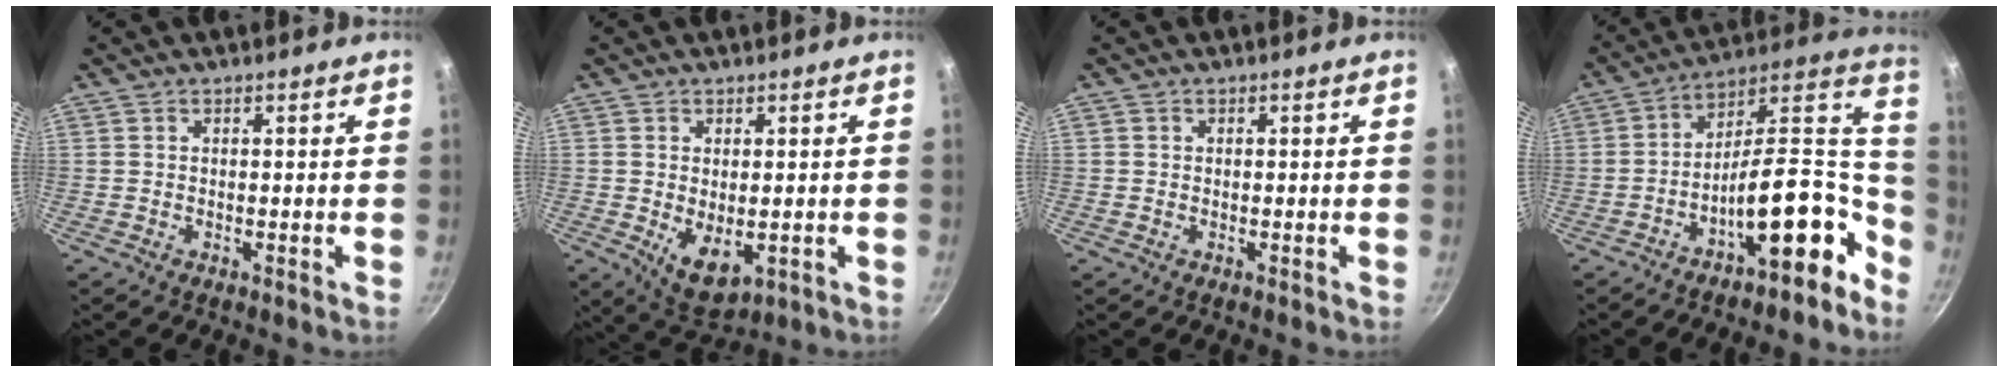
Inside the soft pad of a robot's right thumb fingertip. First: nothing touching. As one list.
[{"total": 7.3, "force": [-1.0, 4.3, 5.8], "torque": [-0.085, -0.020, 0.001]}, {"total": 0.6, "force": [-0.2, 0.6, 0.0], "torque": [0.001, 0.002, -0.003]}, {"total": 18.2, "force": [-8.9, 7.7, 13.9], "torque": [-0.148, 0.098, -0.148]}]